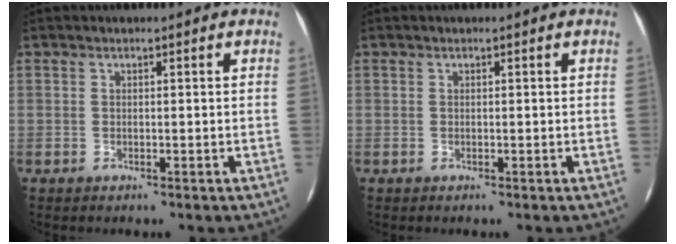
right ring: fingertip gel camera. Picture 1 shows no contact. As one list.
[{"total": 0.0}]